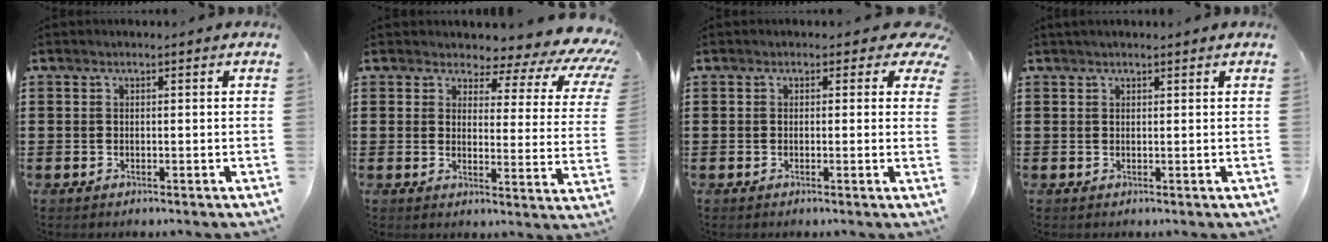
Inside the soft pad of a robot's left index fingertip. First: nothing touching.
{"total": 4.6, "force": [3.4, 2.0, 2.3], "torque": [-0.051, -0.026, 0.051]}
{"total": 1.9, "force": [0.8, 1.3, 1.2], "torque": [-0.015, 0.003, 0.008]}
{"total": 0.9, "force": [0.8, 0.2, 0.4], "torque": [-0.007, 0.002, 0.015]}